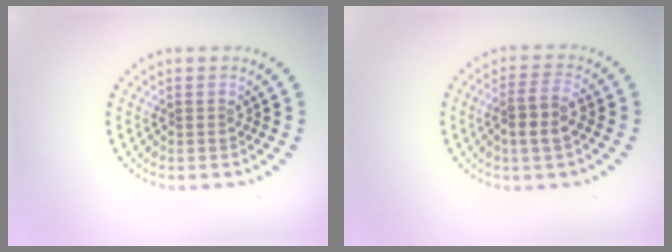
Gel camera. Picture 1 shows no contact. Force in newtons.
{"total": 2.7, "press": 2.5, "slide": 1.0}